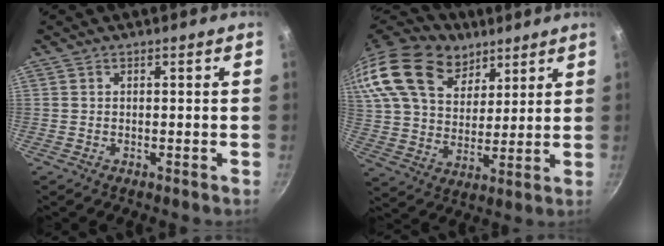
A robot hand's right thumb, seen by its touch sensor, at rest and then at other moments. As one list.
[{"total": 26.4, "force": [16.2, 16.5, 12.7], "torque": [-0.260, -0.012, 0.297]}]